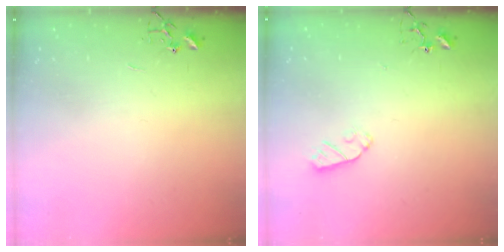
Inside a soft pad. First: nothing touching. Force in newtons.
{"total": 5.5, "press": 5.5, "slide": 0.5}